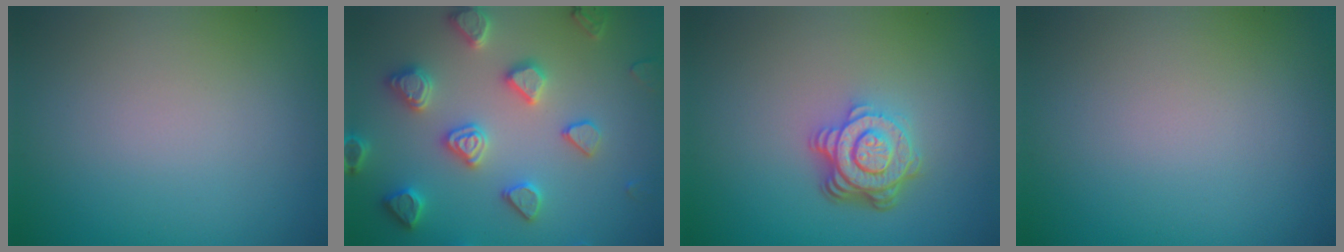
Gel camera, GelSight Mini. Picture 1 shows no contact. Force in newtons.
{"total": 4.5, "press": 4.5, "slide": 0.6}
{"total": 4.7, "press": 3.4, "slide": 3.3}
{"total": 0.0}